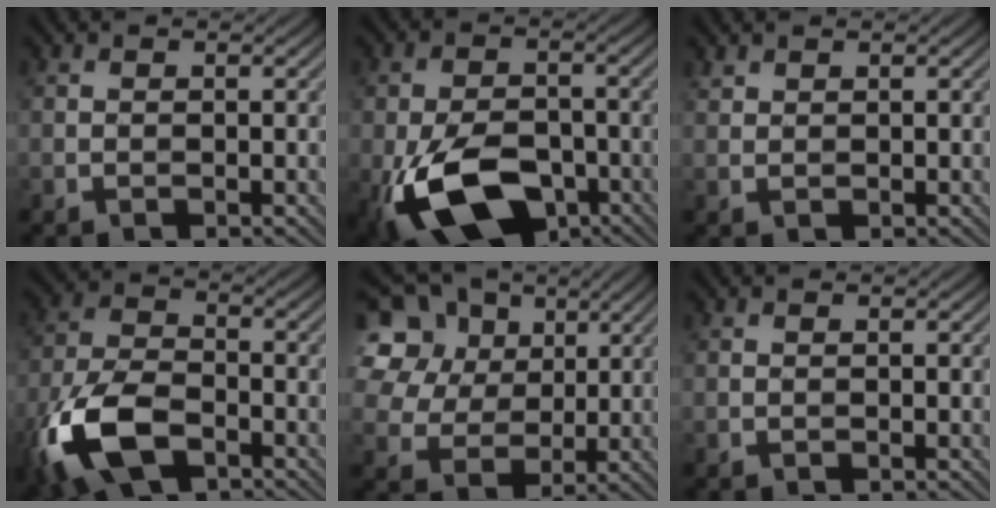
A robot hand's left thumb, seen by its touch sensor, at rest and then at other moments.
{"total": 13.9, "force": [-6.2, 8.1, 9.4], "torque": [-0.201, -0.032, -0.112]}
{"total": 1.4, "force": [1.3, 0.5, 0.1], "torque": [-0.007, 0.006, 0.031]}
{"total": 12.0, "force": [-5.8, 6.1, 8.5], "torque": [-0.215, -0.017, -0.126]}
{"total": 16.5, "force": [7.6, 12.4, 7.8], "torque": [-0.244, 0.048, 0.176]}
{"total": 0.0}